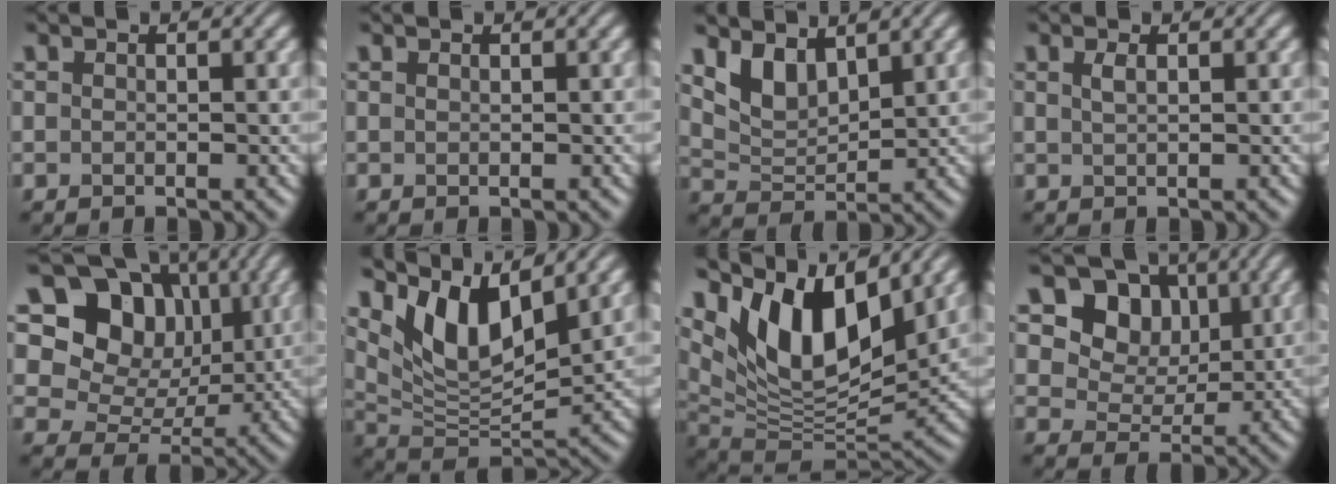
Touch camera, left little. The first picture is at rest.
{"total": 0.0}
{"total": 3.7, "force": [2.5, 1.8, 2.0], "torque": [-0.048, -0.012, 0.050]}
{"total": 1.0, "force": [0.5, 0.3, 0.8], "torque": [-0.017, 0.003, 0.009]}
{"total": 11.4, "force": [4.7, 8.6, 5.8], "torque": [-0.108, 0.026, 0.067]}
{"total": 8.2, "force": [4.7, 3.1, 6.0], "torque": [-0.114, -0.011, 0.090]}
{"total": 11.7, "force": [6.2, 5.1, 8.6], "torque": [-0.149, -0.002, 0.112]}
{"total": 9.3, "force": [4.1, 7.2, 4.3], "torque": [-0.087, -0.005, 0.077]}